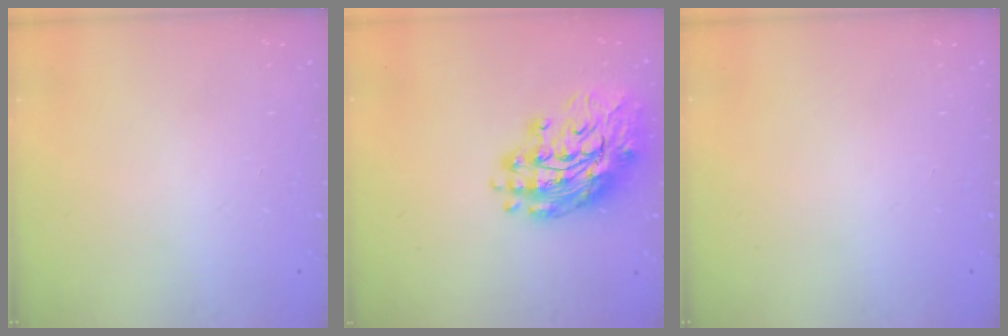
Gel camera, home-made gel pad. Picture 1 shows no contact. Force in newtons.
{"total": 16.6, "press": 16.5, "slide": 1.7}
{"total": 0.0}